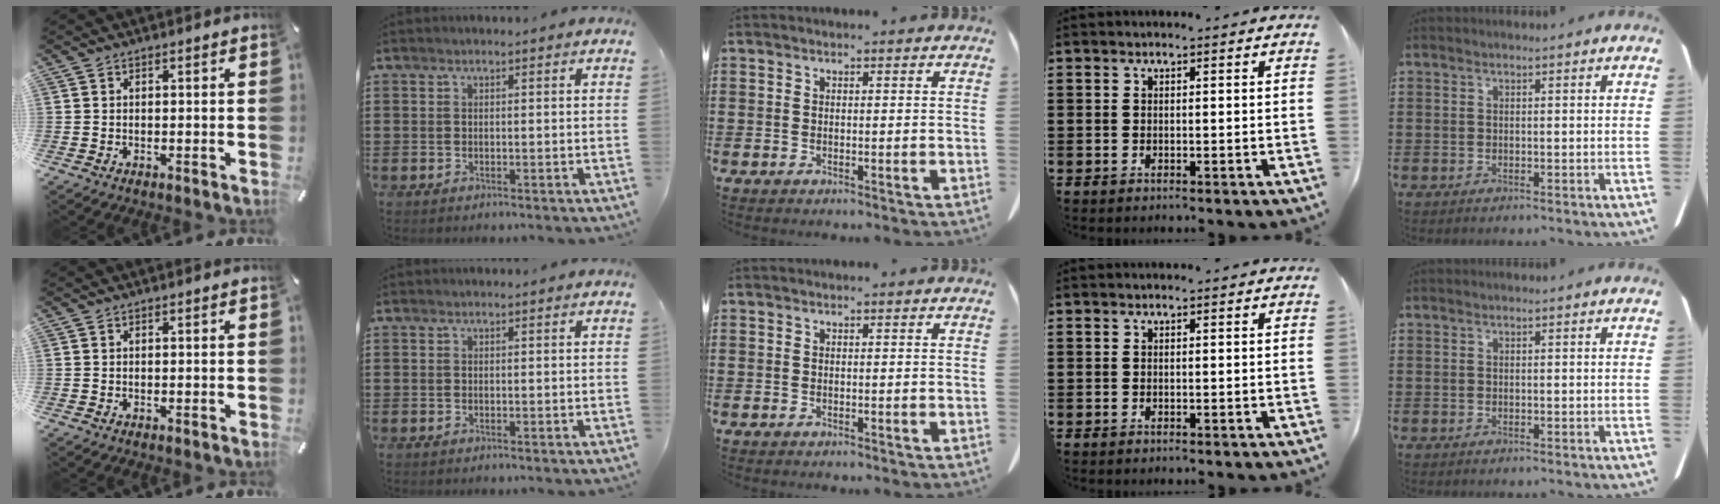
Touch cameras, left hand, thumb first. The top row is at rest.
{}